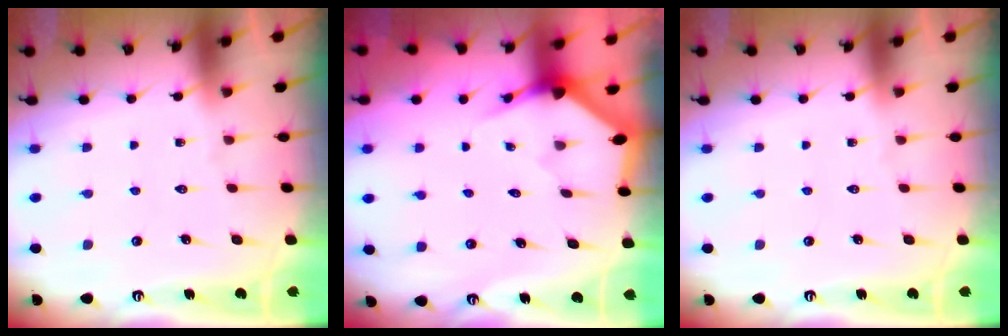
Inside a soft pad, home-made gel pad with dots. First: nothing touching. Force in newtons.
{"total": 3.2, "press": 3.2, "slide": 0.2}
{"total": 0.0}